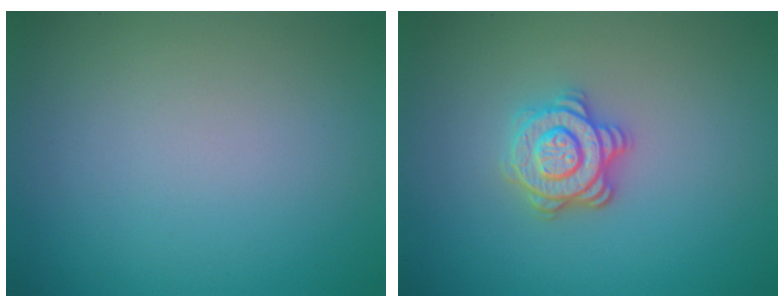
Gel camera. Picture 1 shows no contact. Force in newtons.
{"total": 3.6, "press": 3.1, "slide": 1.9}